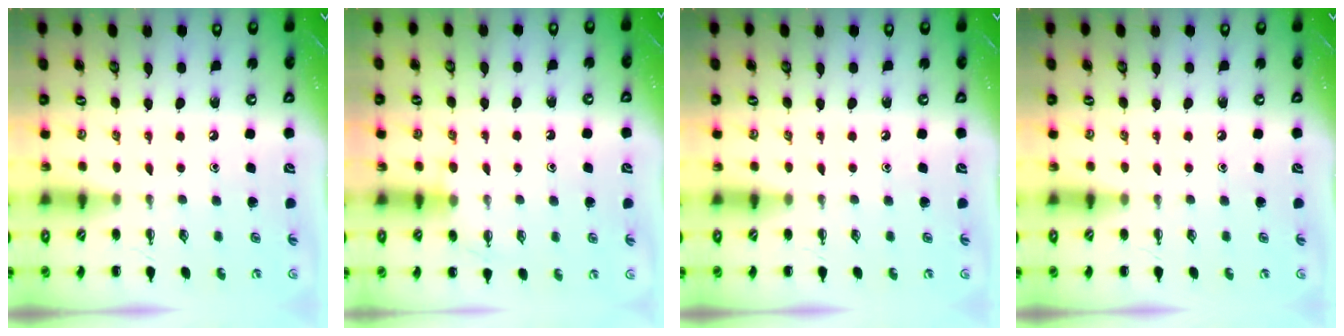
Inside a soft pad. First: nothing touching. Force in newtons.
{"total": 7.9, "press": 7.8, "slide": 1.5}
{"total": 0.0}
{"total": 0.0}